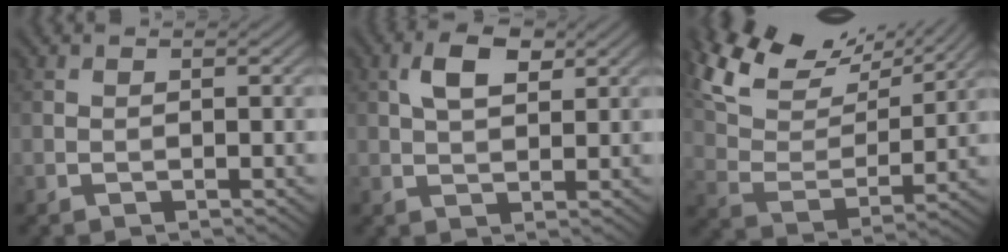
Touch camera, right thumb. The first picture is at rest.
{"total": 4.7, "force": [1.9, 2.4, 3.6], "torque": [-0.074, 0.007, 0.032]}
{"total": 15.0, "force": [11.3, 5.8, 8.1], "torque": [-0.193, 0.021, 0.179]}